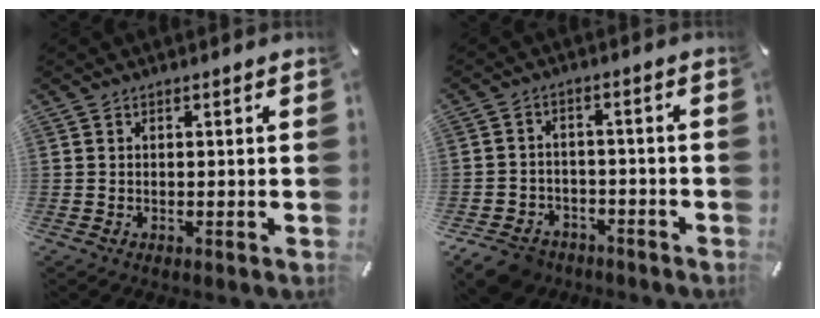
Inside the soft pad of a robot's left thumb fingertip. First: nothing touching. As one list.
[{"total": 7.2, "force": [-5.4, 4.3, 2.1], "torque": [-0.046, 0.029, -0.103]}]